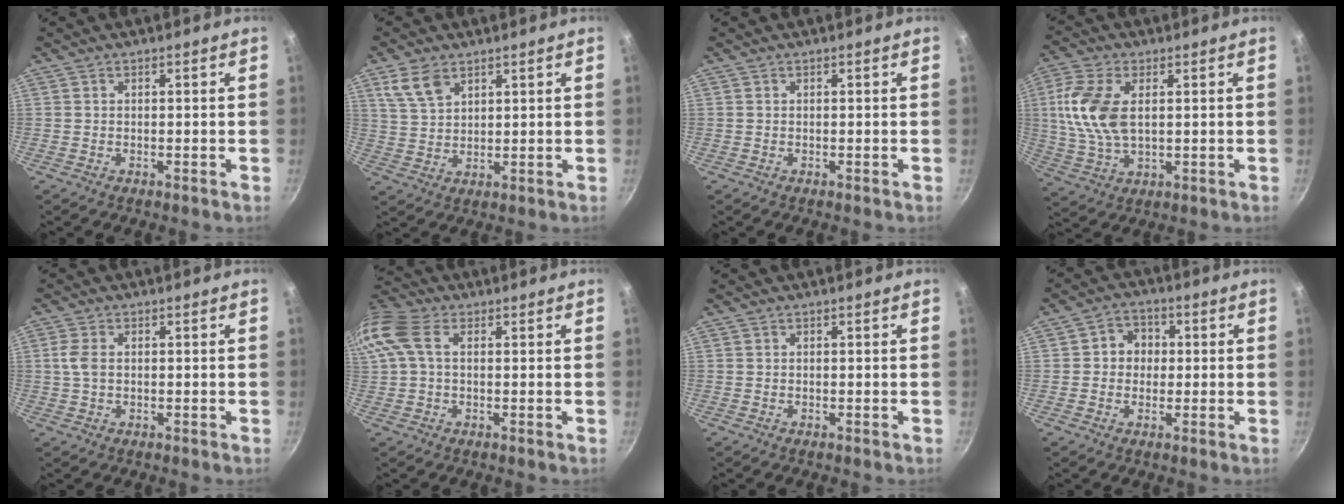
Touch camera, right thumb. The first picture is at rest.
{"total": 6.6, "force": [3.9, 3.8, 3.7], "torque": [-0.060, -0.012, 0.082]}
{"total": 0.0}
{"total": 11.9, "force": [2.0, 6.6, 9.7], "torque": [-0.199, 0.002, 0.038]}
{"total": 3.3, "force": [0.2, 2.1, 2.5], "torque": [-0.057, 0.005, 0.001]}
{"total": 9.7, "force": [2.3, 6.2, 7.1], "torque": [-0.148, 0.026, 0.031]}
{"total": 0.0}
{"total": 5.3, "force": [0.3, 4.8, 2.3], "torque": [-0.002, 0.009, -0.005]}